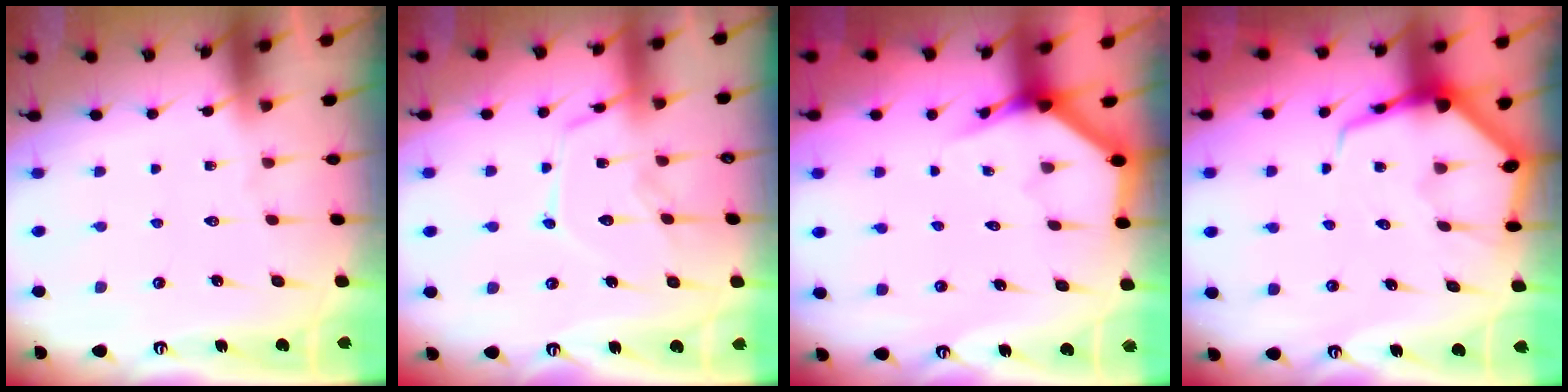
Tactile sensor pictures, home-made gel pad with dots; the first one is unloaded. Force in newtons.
{"total": 12.9, "press": 12.8, "slide": 0.9}
{"total": 3.8, "press": 3.8, "slide": 0.3}
{"total": 8.6, "press": 8.5, "slide": 0.9}